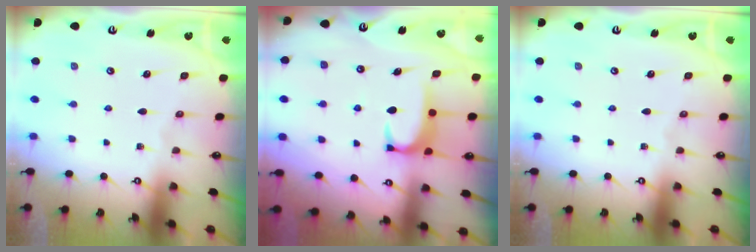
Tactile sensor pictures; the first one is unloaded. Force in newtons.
{"total": 2.0, "press": 1.9, "slide": 0.6}
{"total": 0.0}